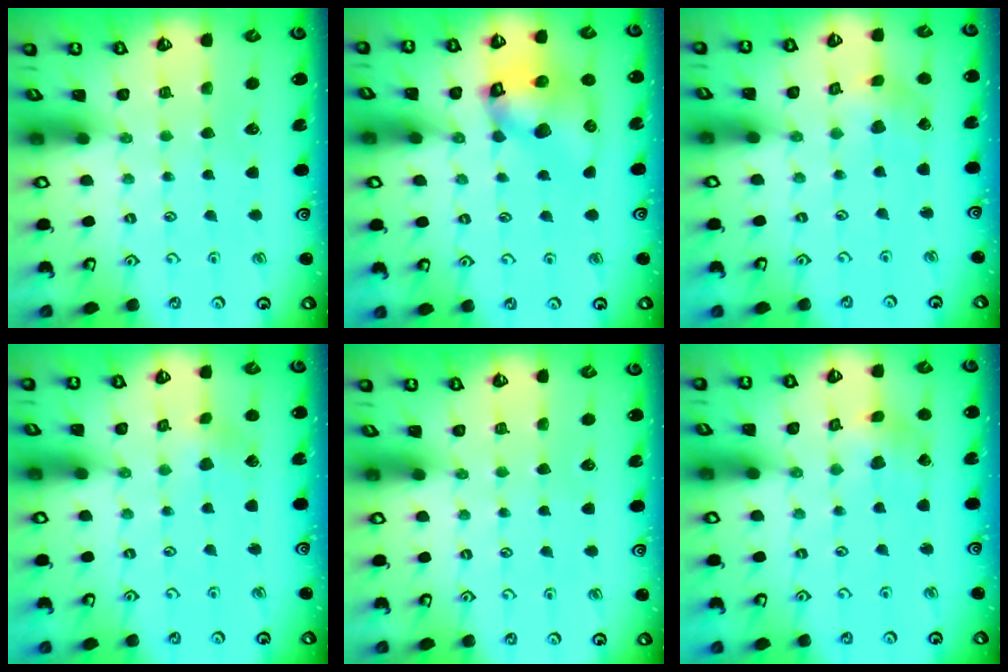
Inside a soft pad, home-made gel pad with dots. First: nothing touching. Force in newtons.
{"total": 11.7, "press": 11.6, "slide": 1.6}
{"total": 2.9, "press": 2.8, "slide": 0.3}
{"total": 2.9, "press": 2.9, "slide": 0.7}
{"total": 0.0}
{"total": 3.0, "press": 2.9, "slide": 0.5}